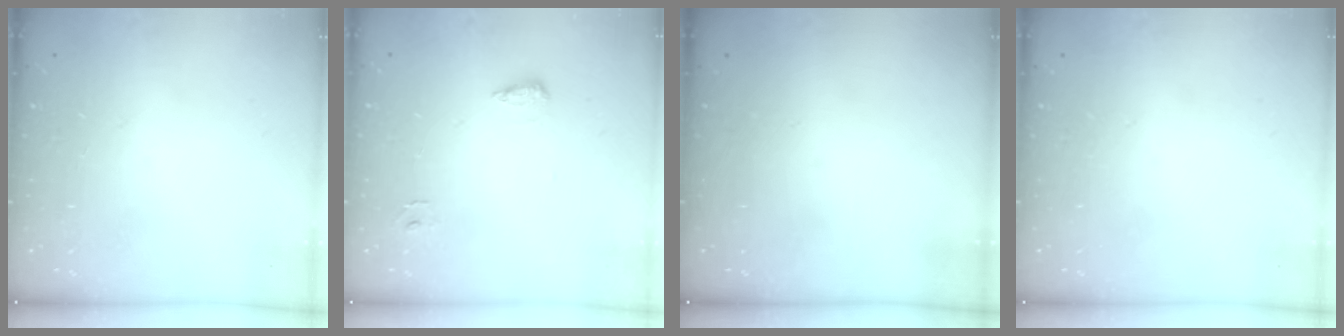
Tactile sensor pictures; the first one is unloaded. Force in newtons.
{"total": 6.2, "press": 6.0, "slide": 1.2}
{"total": 0.0}
{"total": 0.0}